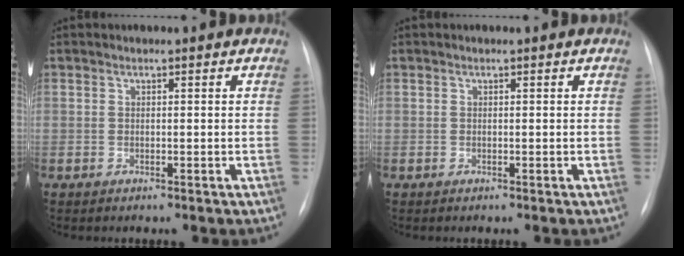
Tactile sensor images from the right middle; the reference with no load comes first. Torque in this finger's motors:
{"motor_torque": [0.00, 0.00, 0.00, 0.00]}